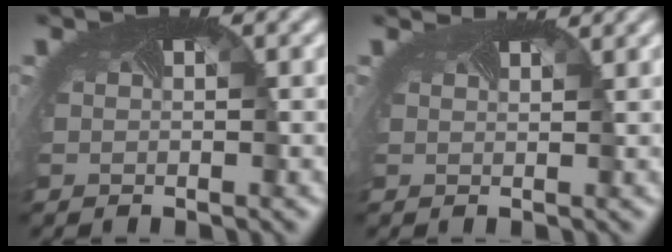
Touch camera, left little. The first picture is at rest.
{"total": 1.4, "force": [1.3, -0.2, 0.0], "torque": [-0.002, 0.000, 0.019]}